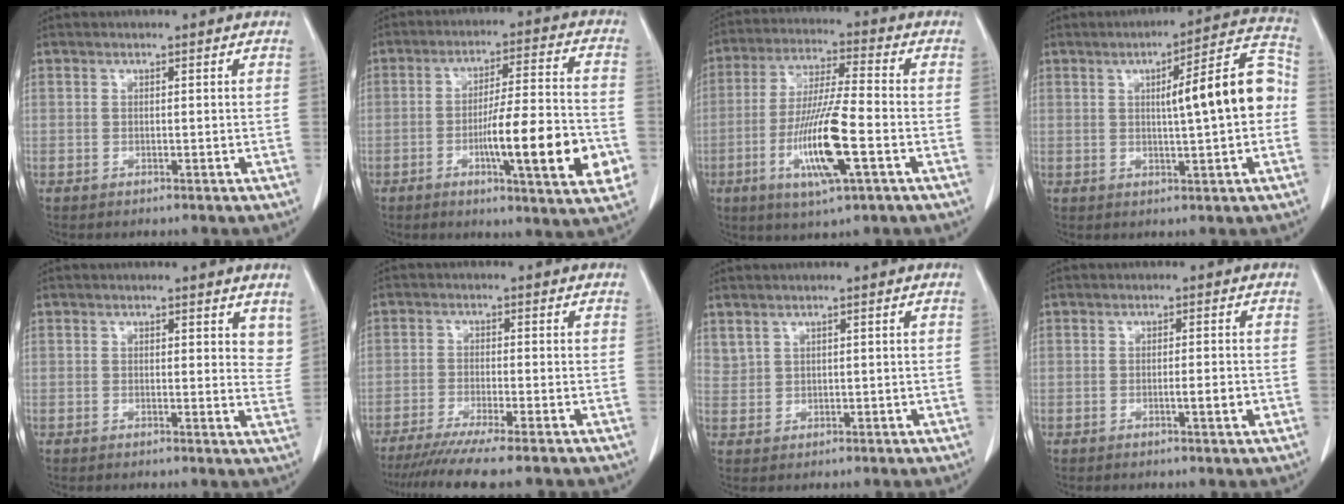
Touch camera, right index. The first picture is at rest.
{"total": 16.1, "force": [-4.5, 1.4, 15.3], "torque": [-0.215, -0.005, -0.066]}
{"total": 13.1, "force": [-4.1, 0.9, 12.4], "torque": [-0.244, -0.015, -0.076]}
{"total": 11.4, "force": [0.5, 1.4, 11.3], "torque": [-0.147, 0.031, 0.004]}
{"total": 4.1, "force": [3.3, 1.7, 1.9], "torque": [-0.005, -0.017, 0.024]}
{"total": 9.3, "force": [-7.6, -1.0, 5.2], "torque": [-0.068, -0.027, -0.120]}
{"total": 1.8, "force": [1.5, 0.9, 0.5], "torque": [-0.010, 0.007, 0.036]}
{"total": 2.5, "force": [-0.7, 0.1, 2.3], "torque": [-0.037, -0.003, -0.012]}